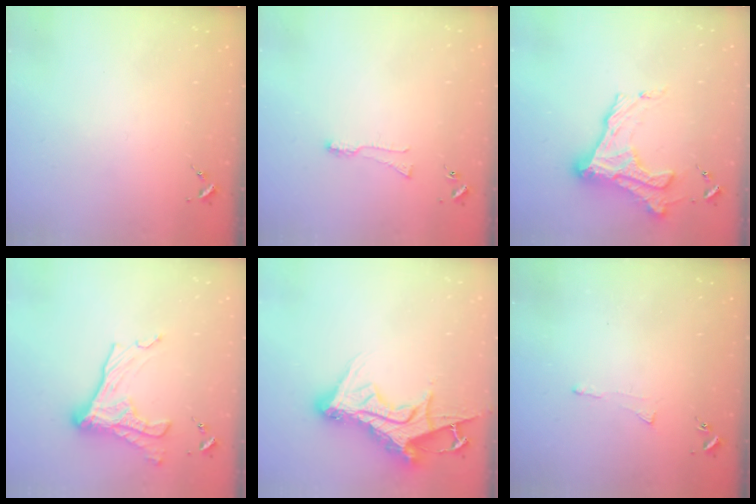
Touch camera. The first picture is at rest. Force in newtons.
{"total": 6.0, "press": 6.0, "slide": 0.7}
{"total": 19.0, "press": 19.0, "slide": 1.3}
{"total": 16.0, "press": 15.9, "slide": 1.6}
{"total": 16.5, "press": 16.4, "slide": 1.8}
{"total": 3.0, "press": 2.9, "slide": 0.5}